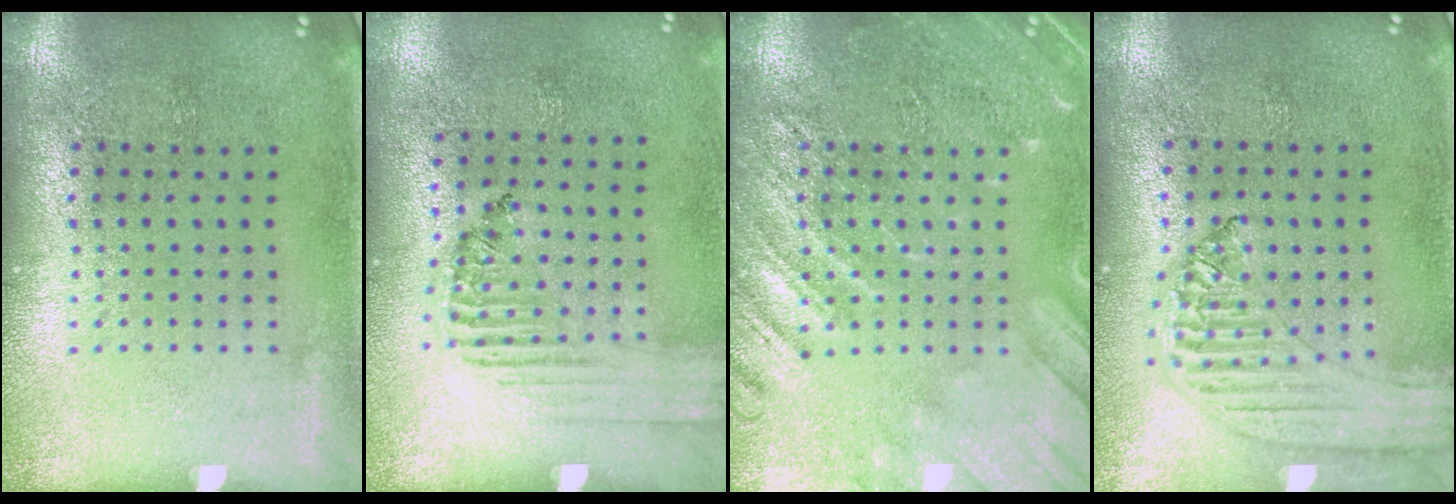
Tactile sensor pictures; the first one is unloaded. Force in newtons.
{"total": 1.4, "press": 1.1, "slide": 0.9}
{"total": 3.7, "press": 3.6, "slide": 0.5}
{"total": 1.2, "press": 1.2, "slide": 0.2}